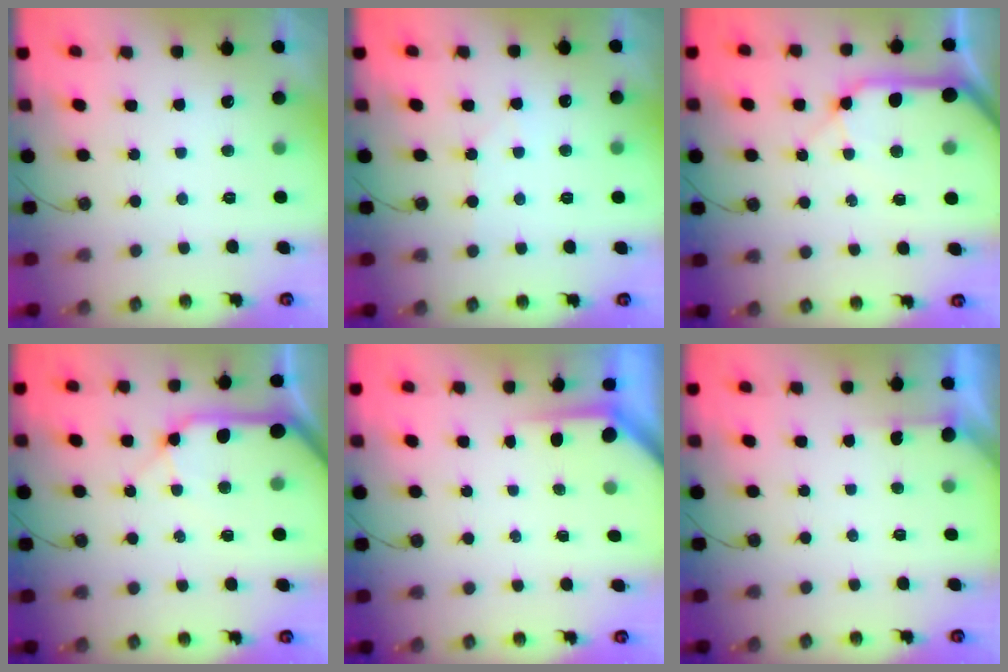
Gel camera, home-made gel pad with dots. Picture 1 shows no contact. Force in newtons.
{"total": 3.8, "press": 3.7, "slide": 0.6}
{"total": 15.0, "press": 14.8, "slide": 2.4}
{"total": 15.0, "press": 14.8, "slide": 2.4}
{"total": 3.4, "press": 3.4, "slide": 0.3}
{"total": 2.7, "press": 2.7, "slide": 0.3}